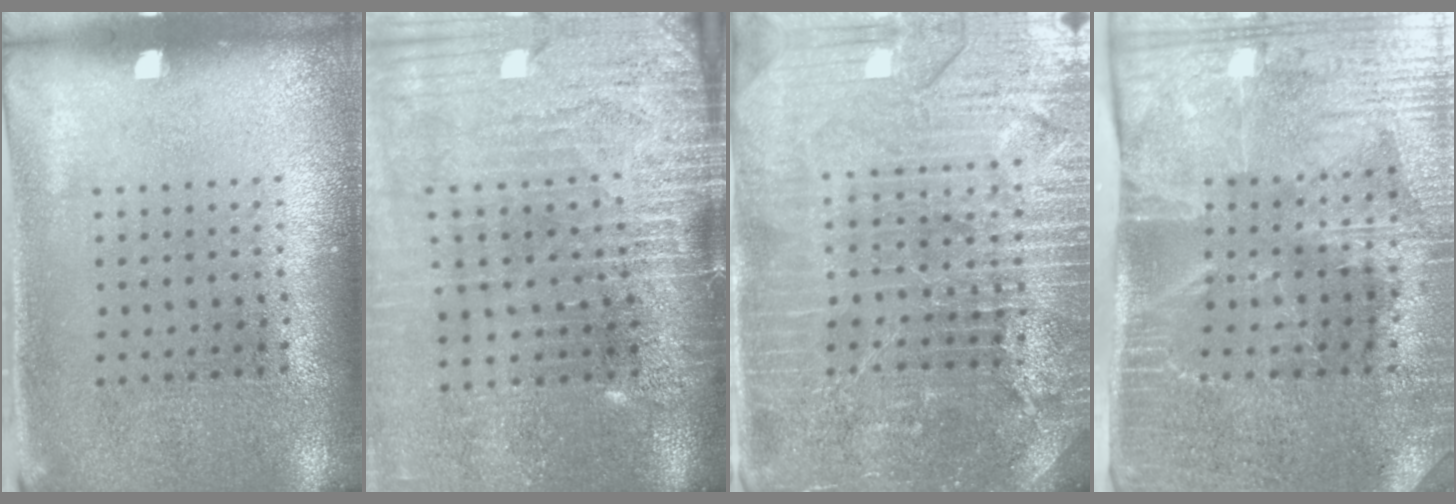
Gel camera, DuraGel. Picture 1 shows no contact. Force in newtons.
{"total": 4.2, "press": 3.6, "slide": 2.1}
{"total": 5.0, "press": 4.6, "slide": 1.9}
{"total": 4.3, "press": 3.6, "slide": 2.3}